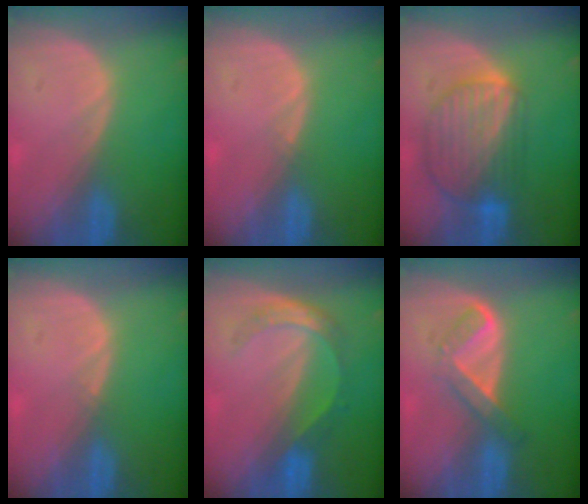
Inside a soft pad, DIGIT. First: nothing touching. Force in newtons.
{"total": 0.6, "press": 0.5, "slide": 0.4}
{"total": 9.4, "press": 8.0, "slide": 5.0}
{"total": 0.6, "press": 0.5, "slide": 0.4}
{"total": 5.6, "press": 4.8, "slide": 2.8}
{"total": 5.4, "press": 4.5, "slide": 3.1}